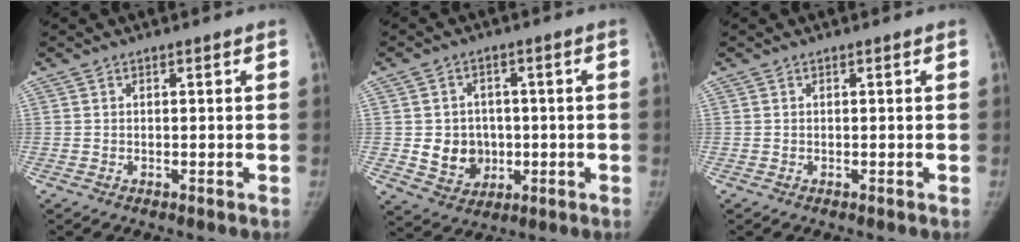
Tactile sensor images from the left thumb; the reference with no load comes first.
{"total": 8.2, "force": [-0.7, 7.2, 3.9], "torque": [-0.025, 0.004, -0.001]}
{"total": 0.0}